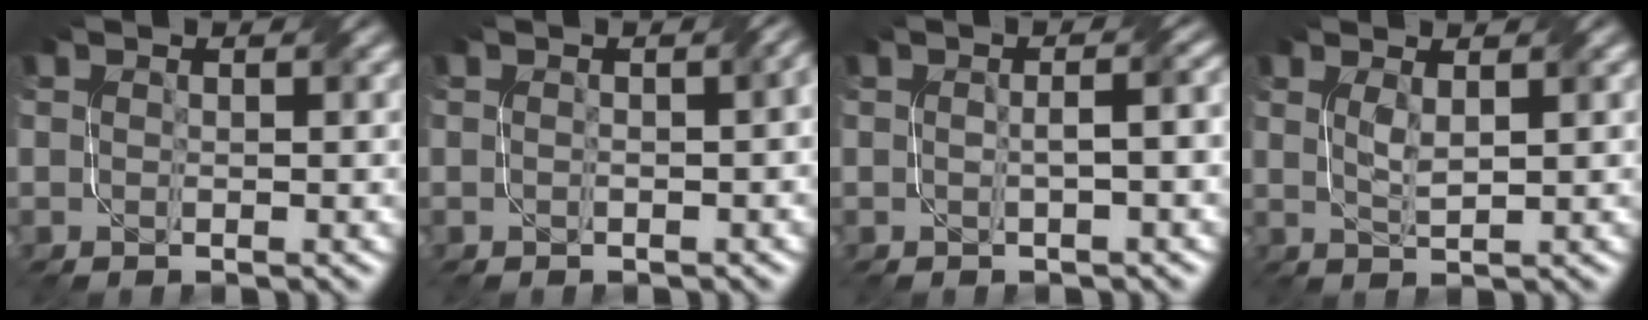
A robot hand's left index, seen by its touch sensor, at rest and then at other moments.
{"total": 2.1, "force": [0.0, 0.7, 1.9], "torque": [-0.018, 0.002, 0.001]}
{"total": 2.6, "force": [-0.1, 0.9, 2.5], "torque": [-0.025, 0.009, 0.000]}
{"total": 1.5, "force": [0.8, 0.3, 1.3], "torque": [-0.029, -0.002, 0.018]}